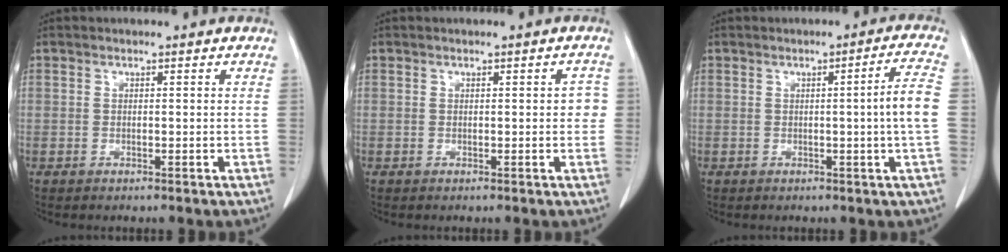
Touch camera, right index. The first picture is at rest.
{"total": 1.8, "force": [0.1, 0.8, 1.7], "torque": [-0.008, 0.006, -0.001]}
{"total": 5.3, "force": [-0.4, -1.2, 5.2], "torque": [-0.071, -0.002, -0.006]}